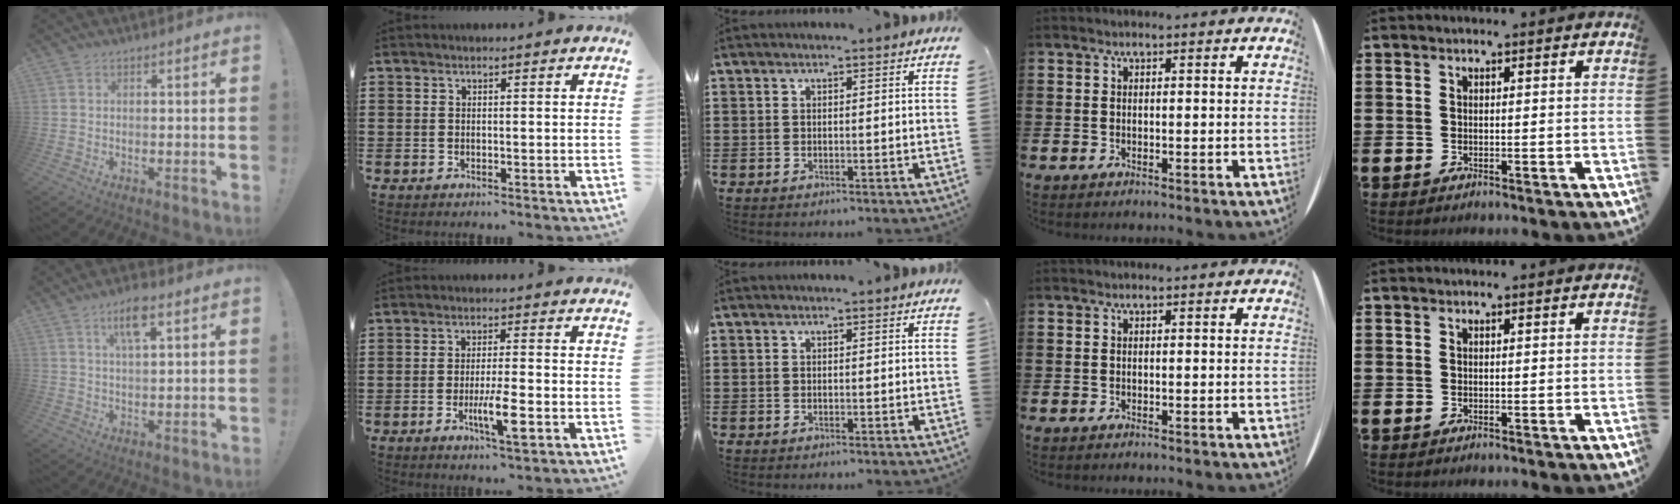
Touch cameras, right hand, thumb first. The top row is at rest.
{"thumb": {"total": 8.1, "force": [3.9, 2.7, 6.5], "torque": [-0.108, -0.003, 0.063]}, "index": {"total": 6.7, "force": [-2.4, 1.1, 6.2], "torque": [-0.118, -0.013, -0.043]}}